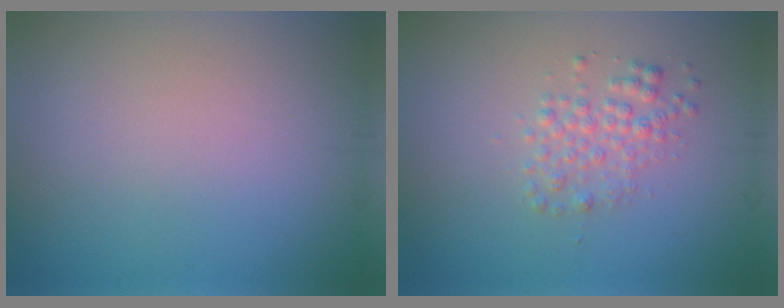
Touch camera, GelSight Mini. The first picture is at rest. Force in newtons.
{"total": 2.2, "press": 2.2, "slide": 0.0}